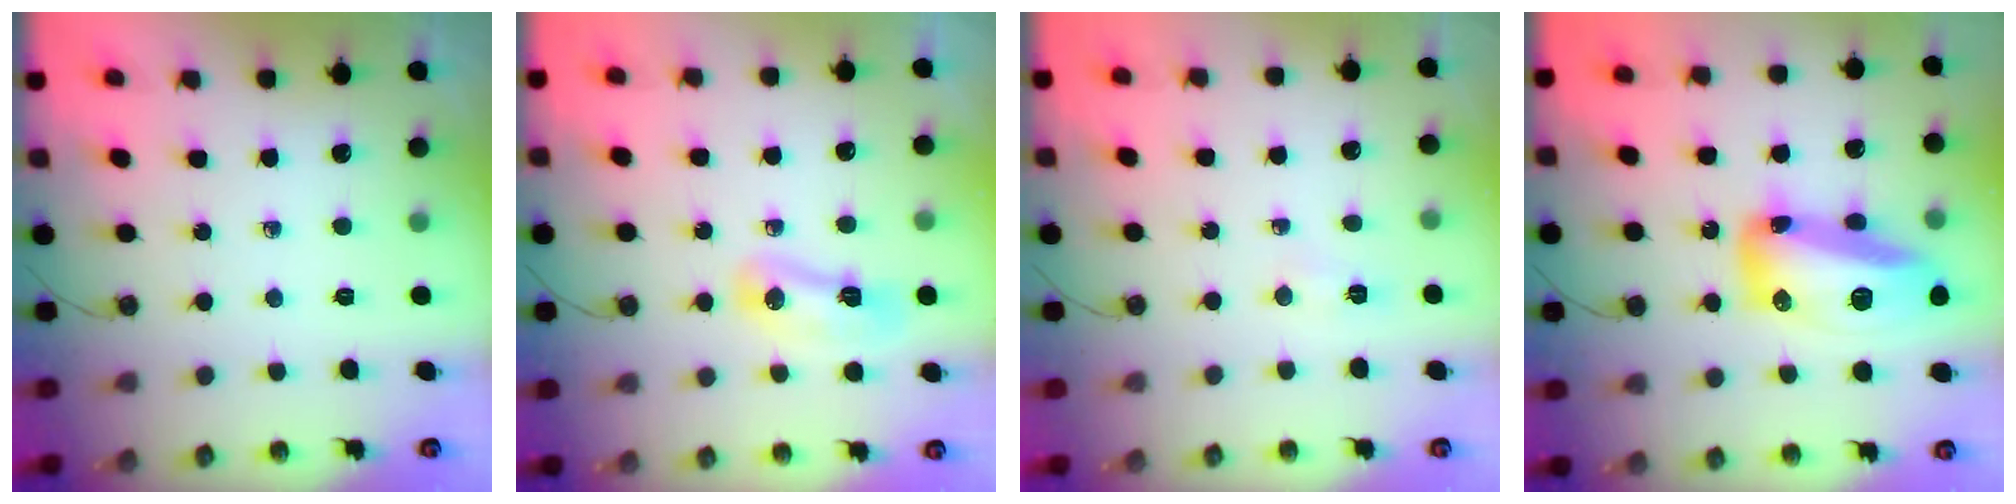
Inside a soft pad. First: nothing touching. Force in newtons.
{"total": 7.8, "press": 7.8, "slide": 1.1}
{"total": 2.9, "press": 2.9, "slide": 0.3}
{"total": 18.6, "press": 18.5, "slide": 1.8}